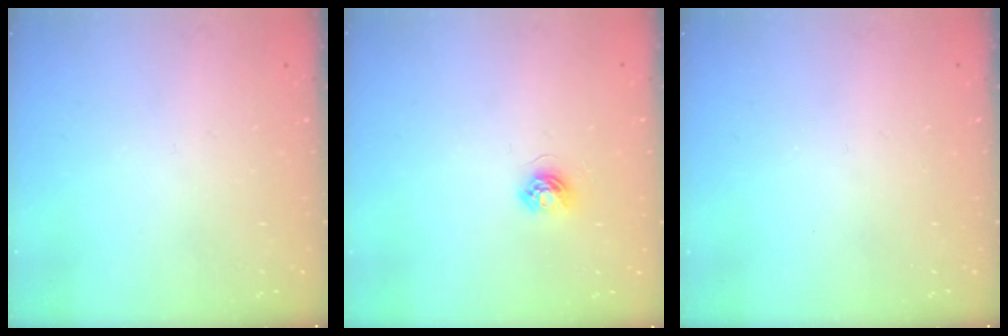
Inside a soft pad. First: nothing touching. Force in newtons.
{"total": 4.4, "press": 4.4, "slide": 0.5}
{"total": 0.0}